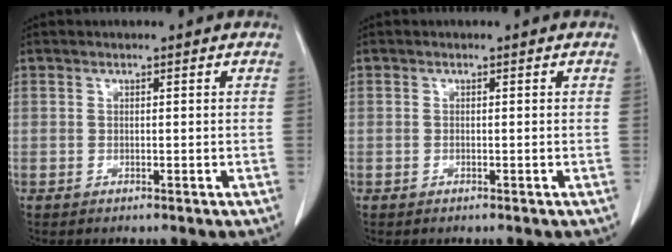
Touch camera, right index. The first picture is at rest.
{"total": 0.0}